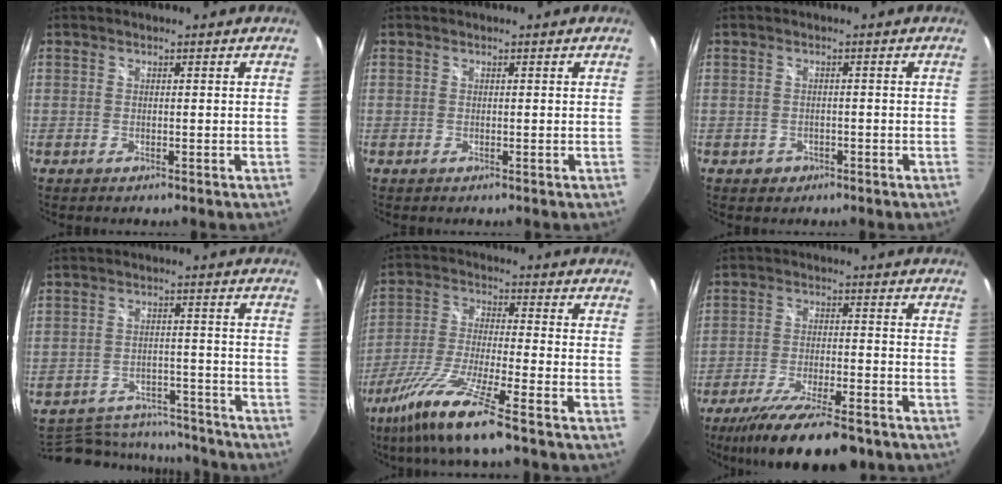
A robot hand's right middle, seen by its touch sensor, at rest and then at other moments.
{"total": 0.0}
{"total": 2.1, "force": [-1.0, 1.8, 0.5], "torque": [-0.013, 0.001, -0.011]}
{"total": 16.4, "force": [-14.4, 6.2, 4.9], "torque": [-0.116, 0.020, -0.182]}
{"total": 13.5, "force": [-9.5, -0.4, 9.6], "torque": [-0.198, -0.030, -0.176]}
{"total": 16.3, "force": [-12.8, 3.4, 9.5], "torque": [-0.189, -0.036, -0.204]}